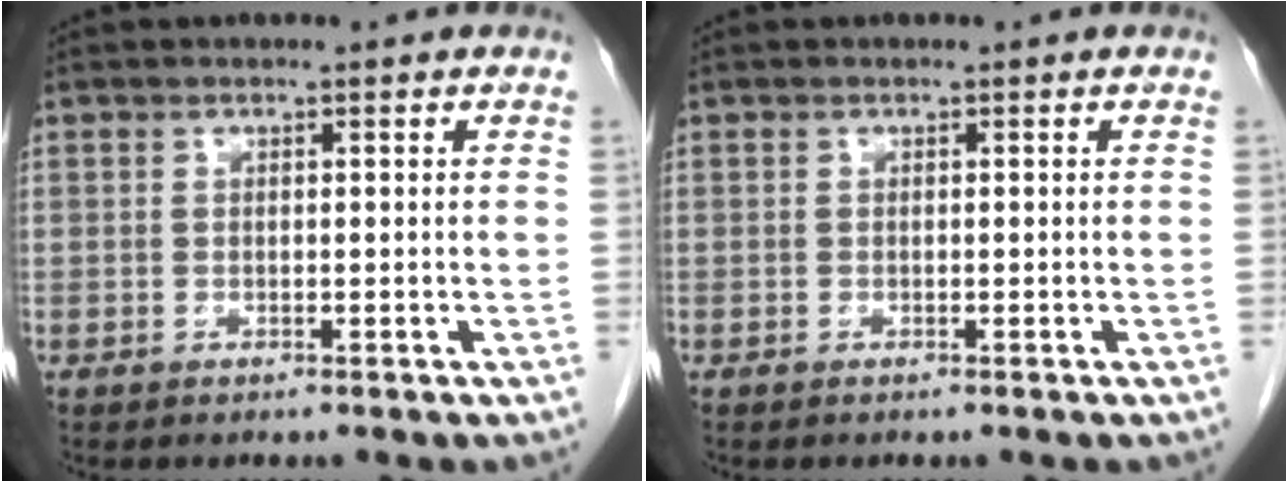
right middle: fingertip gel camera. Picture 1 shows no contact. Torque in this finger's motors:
{"motor_torque": [0.05, -0.28, 0.08, 0.01]}